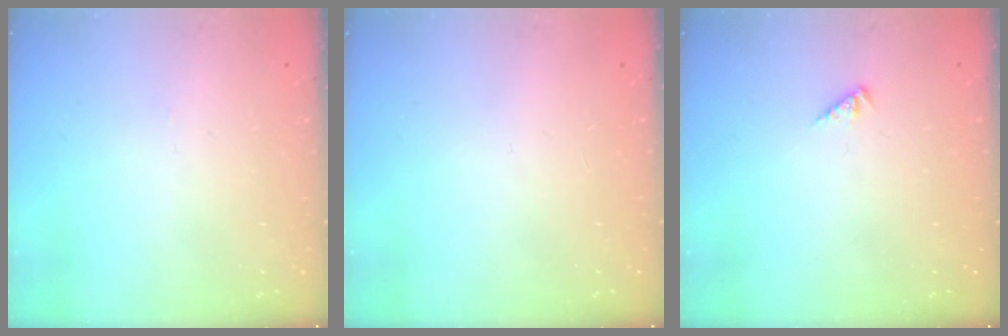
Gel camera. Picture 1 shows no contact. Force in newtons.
{"total": 0.0}
{"total": 1.2, "press": 1.1, "slide": 0.3}